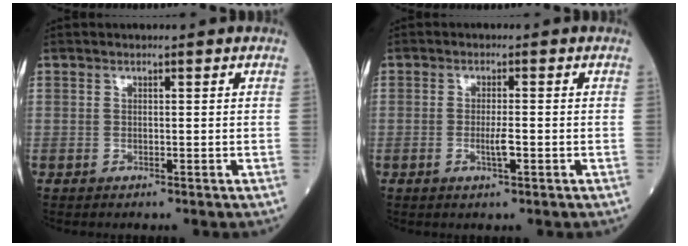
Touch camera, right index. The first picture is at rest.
{"total": 2.6, "force": [-0.8, 0.3, 2.4], "torque": [-0.047, -0.002, -0.014]}